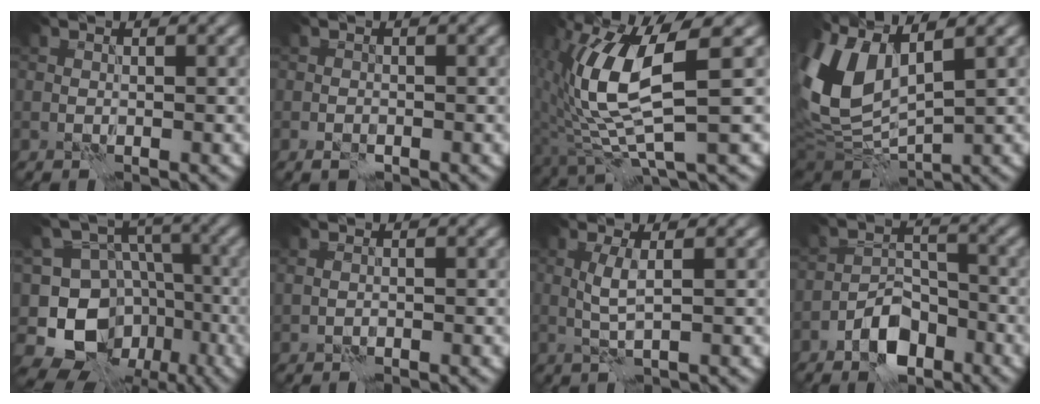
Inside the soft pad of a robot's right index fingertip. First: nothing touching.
{"total": 1.2, "force": [-0.7, 0.7, 0.6], "torque": [-0.010, -0.001, -0.016]}
{"total": 9.3, "force": [1.4, 2.8, 8.7], "torque": [-0.195, -0.003, 0.029]}
{"total": 11.0, "force": [2.5, 5.9, 8.9], "torque": [-0.232, 0.000, 0.046]}
{"total": 13.8, "force": [-6.9, 10.9, 5.0], "torque": [-0.105, -0.017, -0.116]}
{"total": 0.7, "force": [0.1, 0.5, 0.5], "torque": [-0.013, -0.003, 0.007]}
{"total": 2.2, "force": [0.3, 0.3, 2.1], "torque": [-0.048, 0.004, 0.006]}
{"total": 5.1, "force": [-3.2, 2.8, 2.8], "torque": [-0.041, 0.004, -0.063]}